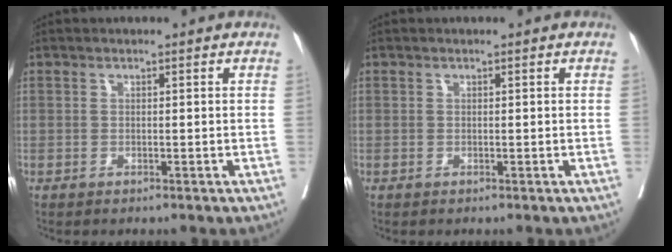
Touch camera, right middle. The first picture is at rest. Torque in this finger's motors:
{"motor_torque": [0.31, -0.30, 0.01, 0.00]}